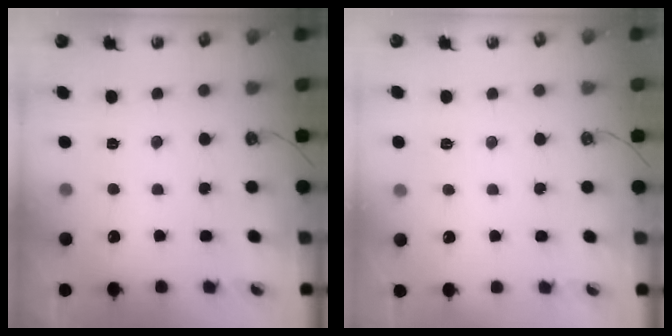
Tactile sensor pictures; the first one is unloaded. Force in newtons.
{"total": 4.5, "press": 4.5, "slide": 0.5}